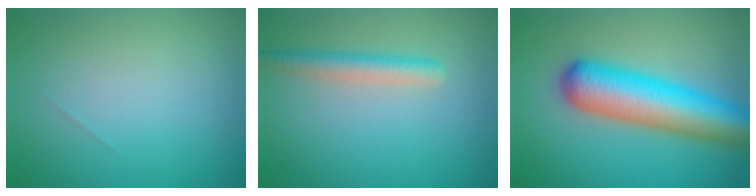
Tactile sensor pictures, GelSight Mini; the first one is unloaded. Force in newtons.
{"total": 2.7, "press": 2.7, "slide": 0.3}
{"total": 9.2, "press": 9.2, "slide": 0.3}